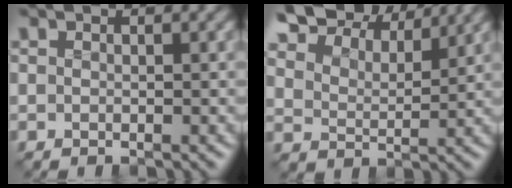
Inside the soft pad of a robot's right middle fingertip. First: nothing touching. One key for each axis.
{"total": 9.6, "fx": 7.9, "fy": 3.9, "fz": 3.8, "tx": -0.106, "ty": 0.004, "tz": 0.129}